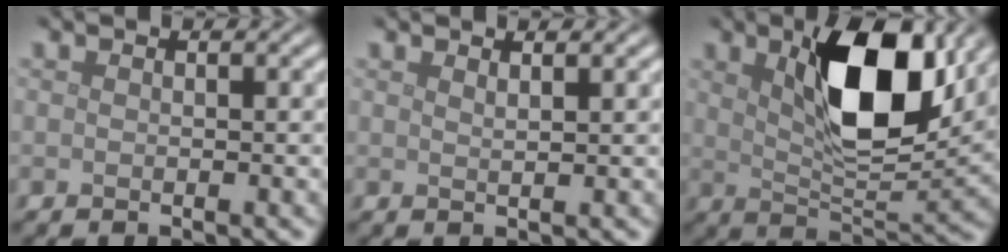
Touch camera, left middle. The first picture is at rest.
{"total": 1.0, "force": [0.8, 0.3, 0.5], "torque": [0.001, 0.001, 0.008]}
{"total": 9.9, "force": [3.5, 4.3, 8.3], "torque": [-0.136, 0.000, 0.056]}